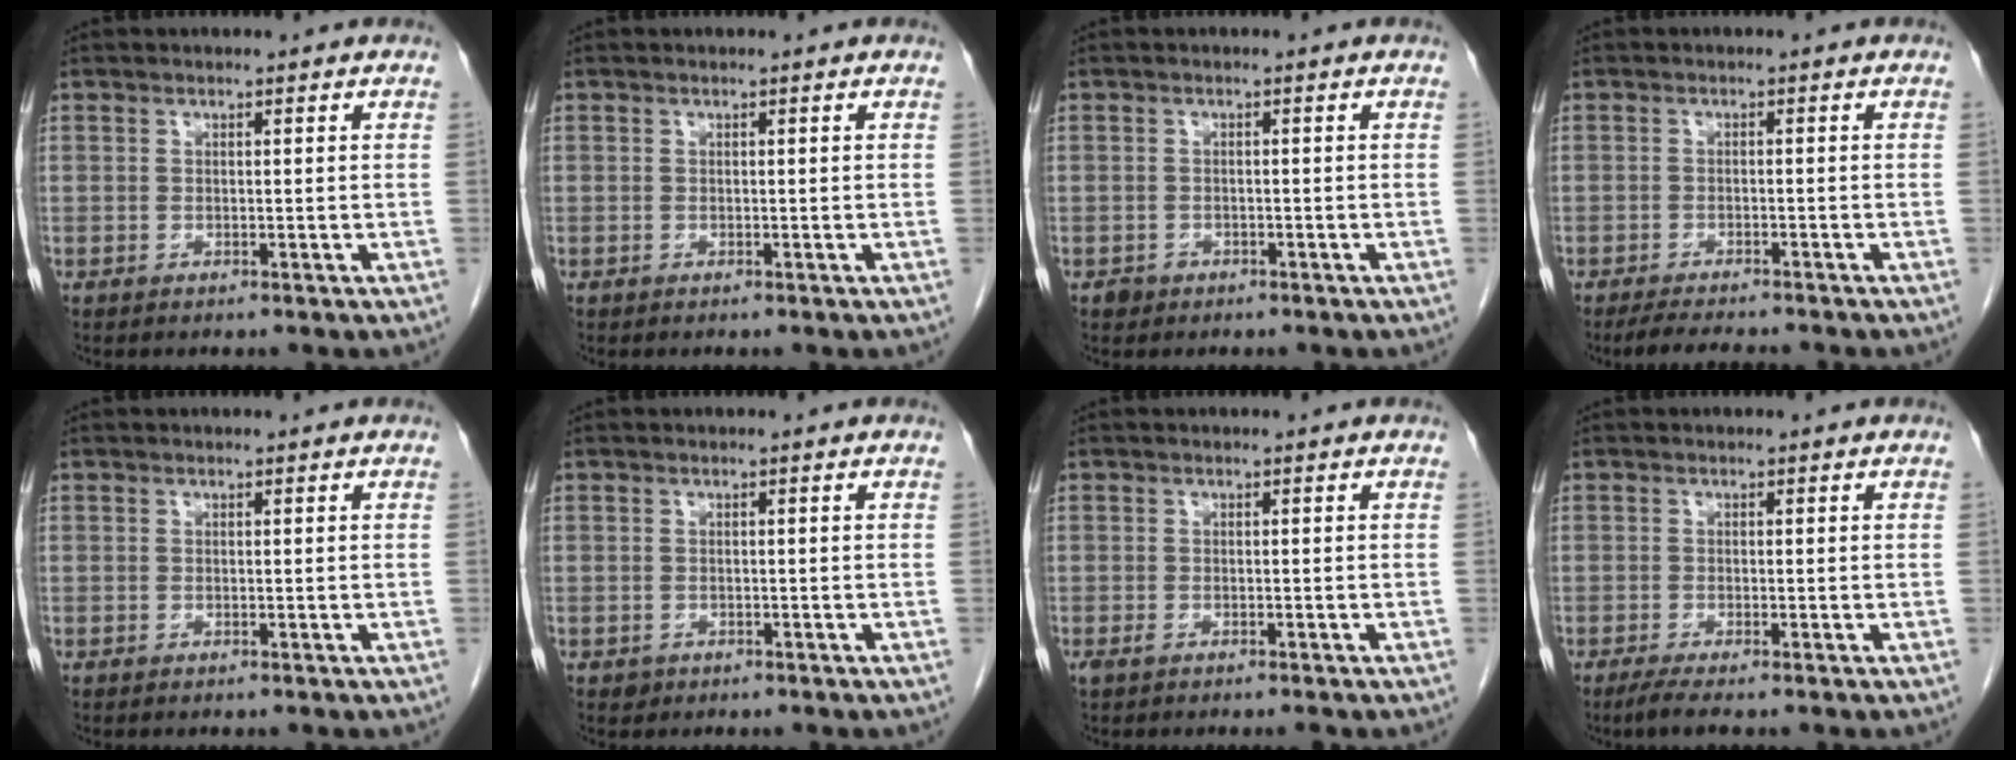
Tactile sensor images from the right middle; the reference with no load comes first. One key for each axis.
{"total": 0.0}
{"total": 1.4, "fx": -0.8, "fy": 1.1, "fz": 0.1, "tx": -0.002, "ty": 0.004, "tz": -0.011}
{"total": 5.8, "fx": -5.2, "fy": 0.6, "fz": 2.4, "tx": -0.037, "ty": -0.015, "tz": -0.083}
{"total": 0.0}
{"total": 0.9, "fx": -0.4, "fy": 0.7, "fz": 0.1, "tx": -0.004, "ty": 0.003, "tz": -0.004}
{"total": 1.5, "fx": -1.1, "fy": 0.4, "fz": 1.0, "tx": -0.018, "ty": -0.004, "tz": -0.016}
{"total": 2.3, "fx": -1.7, "fy": -0.1, "fz": 1.5, "tx": -0.037, "ty": -0.008, "tz": -0.035}